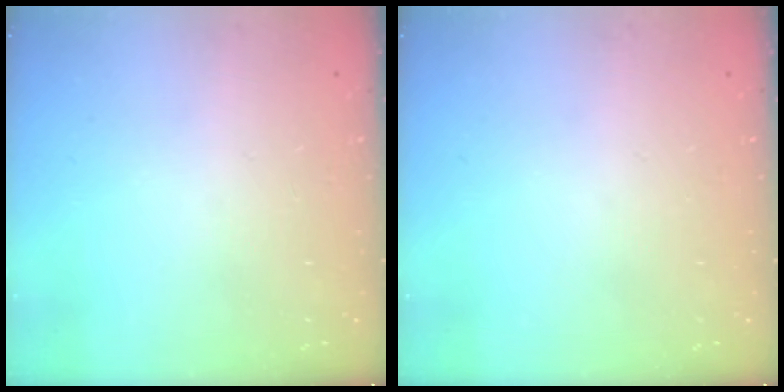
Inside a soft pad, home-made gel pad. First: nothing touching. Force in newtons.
{"total": 0.0}